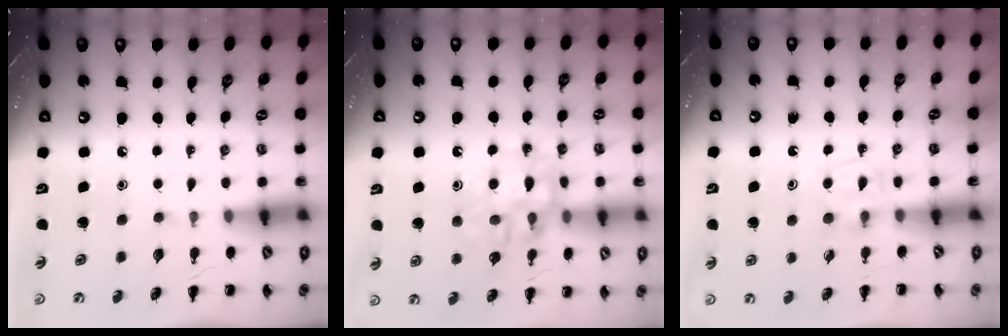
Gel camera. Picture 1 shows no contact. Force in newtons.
{"total": 13.4, "press": 13.3, "slide": 1.7}
{"total": 3.9, "press": 3.5, "slide": 1.6}